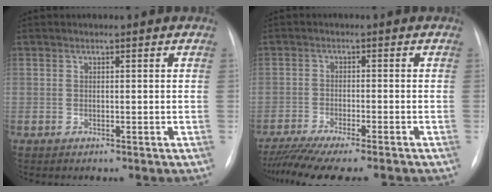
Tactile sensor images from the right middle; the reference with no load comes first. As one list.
[{"total": 12.6, "force": [-11.0, 0.7, 6.1], "torque": [-0.089, -0.021, -0.166]}]